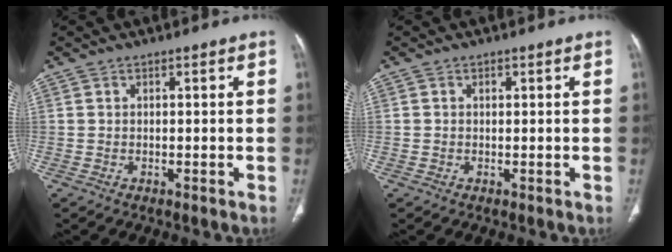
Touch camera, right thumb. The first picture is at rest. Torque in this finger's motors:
{"motor_torque": [0.13, 0.06, 0.14, 0.25, -0.01]}